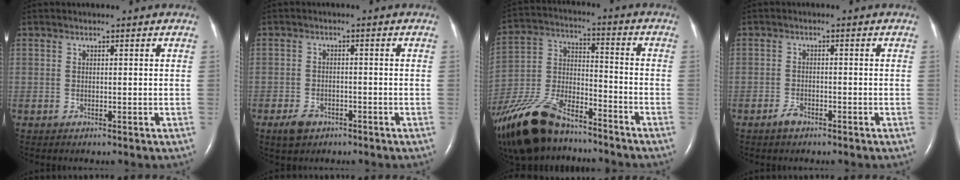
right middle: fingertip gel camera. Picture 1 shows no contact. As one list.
[{"total": 3.3, "force": [-2.1, 2.0, 1.5], "torque": [-0.034, 0.000, -0.030]}, {"total": 20.4, "force": [-15.9, 6.8, 10.8], "torque": [-0.272, -0.023, -0.296]}, {"total": 1.8, "force": [-1.4, 0.7, 0.9], "torque": [-0.024, -0.001, -0.025]}]